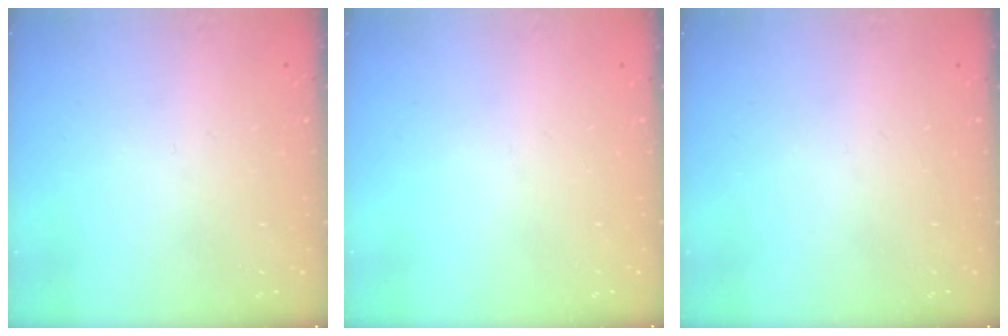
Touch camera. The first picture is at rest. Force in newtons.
{"total": 0.0}
{"total": 0.0}